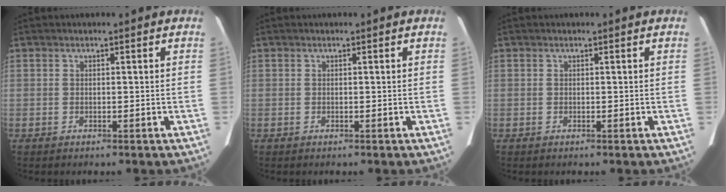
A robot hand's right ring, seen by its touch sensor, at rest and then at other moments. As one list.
[{"total": 0.0}, {"total": 0.0}]